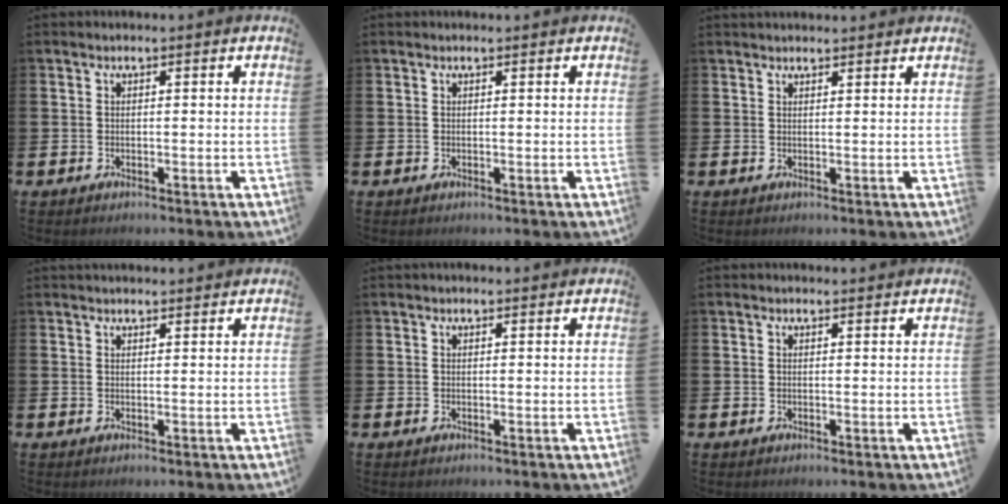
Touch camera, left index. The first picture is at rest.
{"total": 0.6, "force": [0.6, 0.0, 0.1], "torque": [0.014, -0.007, 0.009]}
{"total": 1.4, "force": [1.4, 0.3, 0.2], "torque": [0.006, -0.005, 0.023]}
{"total": 1.6, "force": [1.5, 0.2, 0.2], "torque": [0.006, -0.005, 0.026]}
{"total": 0.6, "force": [0.6, 0.1, 0.2], "torque": [0.007, -0.003, 0.008]}
{"total": 0.7, "force": [0.7, 0.1, 0.2], "torque": [0.007, -0.004, 0.010]}